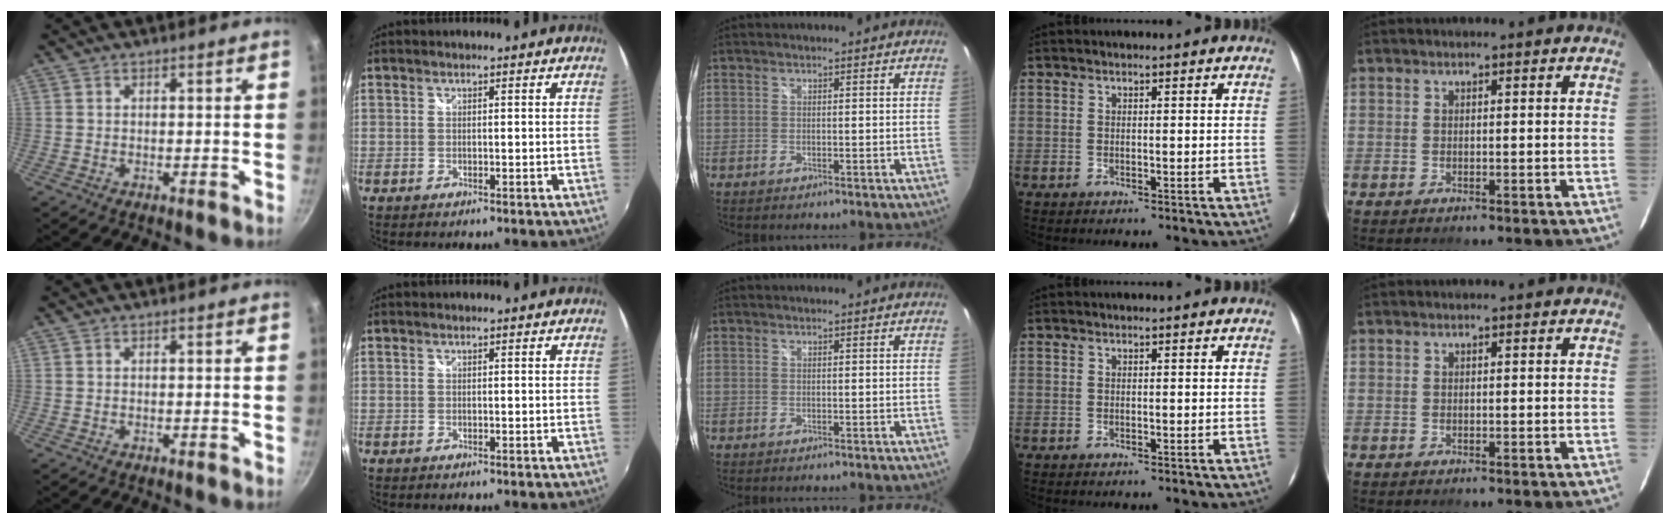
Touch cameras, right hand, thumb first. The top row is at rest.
{}